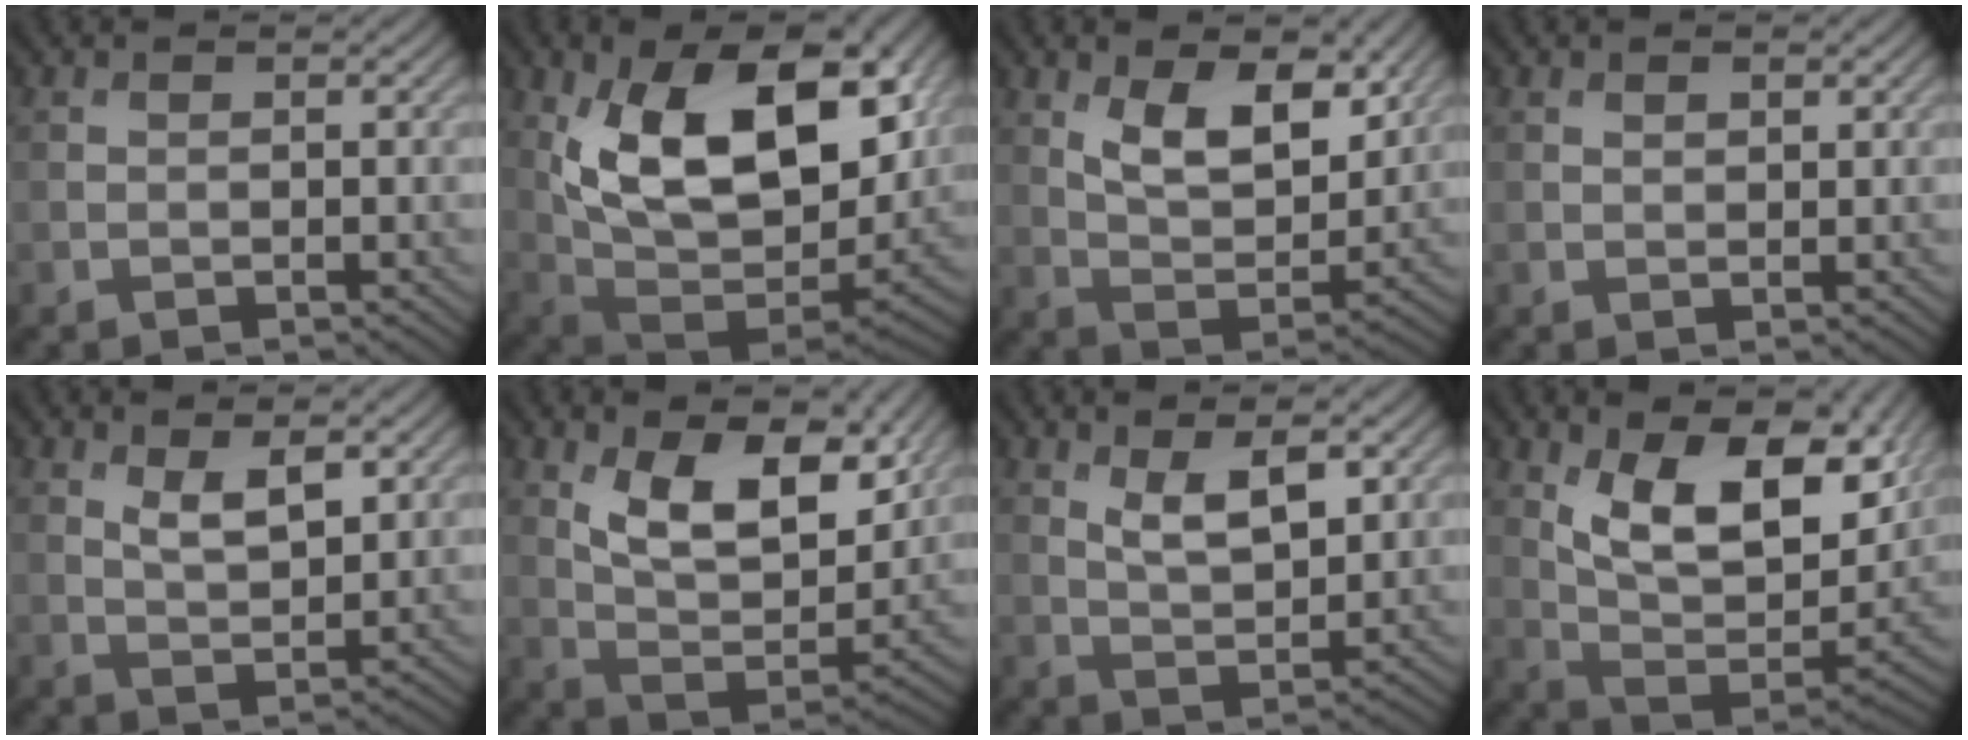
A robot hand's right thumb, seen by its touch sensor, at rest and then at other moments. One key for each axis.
{"total": 17.5, "fx": 5.1, "fy": 9.5, "fz": 13.8, "tx": -0.226, "ty": -0.007, "tz": 0.091}
{"total": 9.5, "fx": 4.4, "fy": 4.6, "fz": 7.0, "tx": -0.130, "ty": -0.012, "tz": 0.080}
{"total": 1.2, "fx": 0.7, "fy": 0.5, "fz": 0.7, "tx": -0.014, "ty": -0.003, "tz": 0.015}
{"total": 4.5, "fx": 2.2, "fy": 1.8, "fz": 3.5, "tx": -0.072, "ty": -0.006, "tz": 0.044}
{"total": 12.4, "fx": 5.6, "fy": 5.9, "fz": 9.4, "tx": -0.173, "ty": -0.018, "tz": 0.098}
{"total": 6.0, "fx": 2.7, "fy": 2.4, "fz": 4.8, "tx": -0.091, "ty": -0.008, "tz": 0.052}
{"total": 15.8, "fx": 6.9, "fy": 7.3, "fz": 12.2, "tx": -0.218, "ty": -0.005, "tz": 0.114}